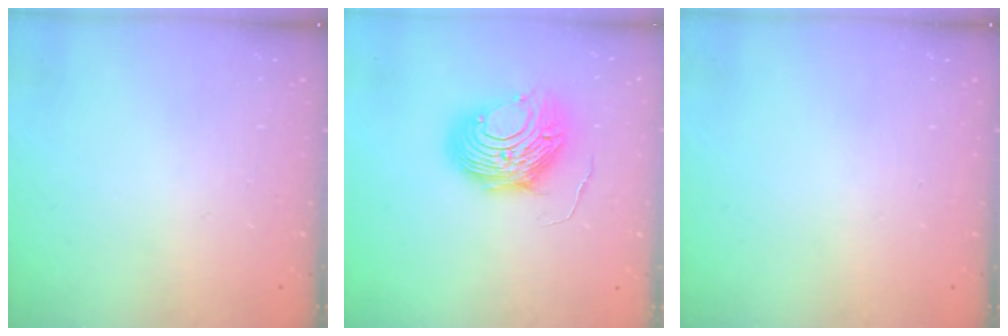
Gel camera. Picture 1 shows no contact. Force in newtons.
{"total": 10.8, "press": 10.8, "slide": 0.9}
{"total": 0.0}